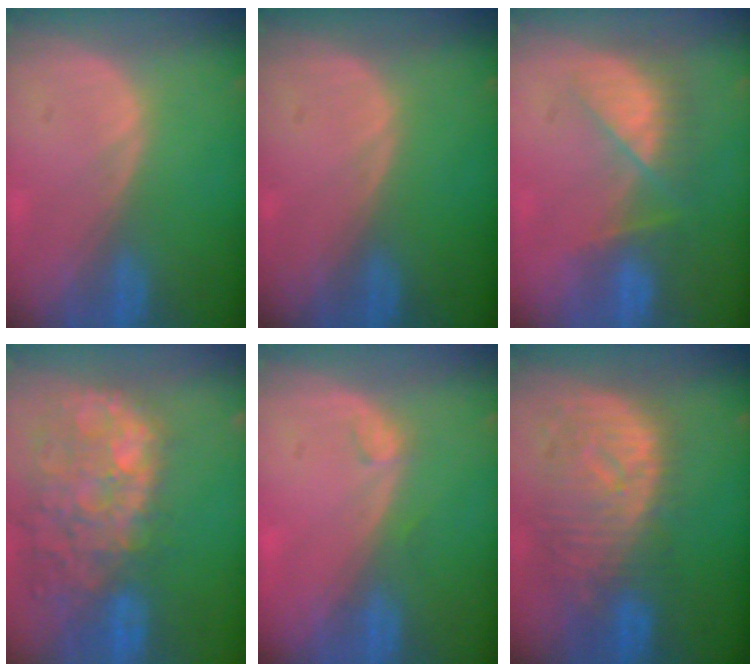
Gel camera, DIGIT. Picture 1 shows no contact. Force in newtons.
{"total": 0.0}
{"total": 7.9, "press": 7.0, "slide": 3.7}
{"total": 14.4, "press": 11.7, "slide": 8.4}
{"total": 1.3, "press": 1.1, "slide": 0.5}
{"total": 10.9, "press": 9.7, "slide": 4.8}